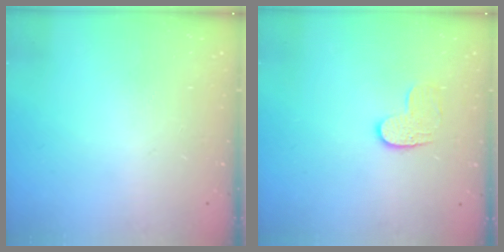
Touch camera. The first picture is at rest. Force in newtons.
{"total": 6.2, "press": 6.2, "slide": 0.3}